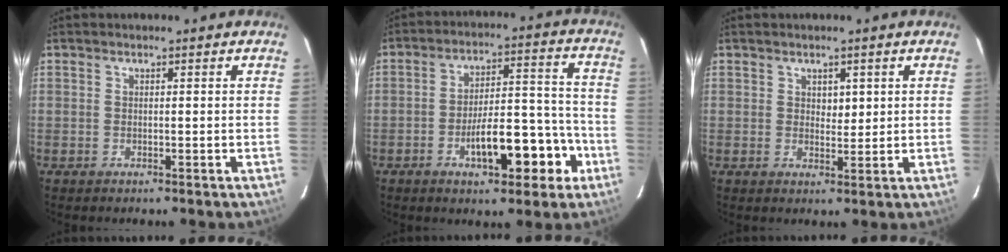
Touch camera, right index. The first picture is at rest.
{"total": 12.3, "force": [-5.4, 4.1, 10.3], "torque": [-0.160, 0.034, -0.076]}
{"total": 2.2, "force": [0.8, 1.3, 1.6], "torque": [-0.020, -0.001, 0.014]}